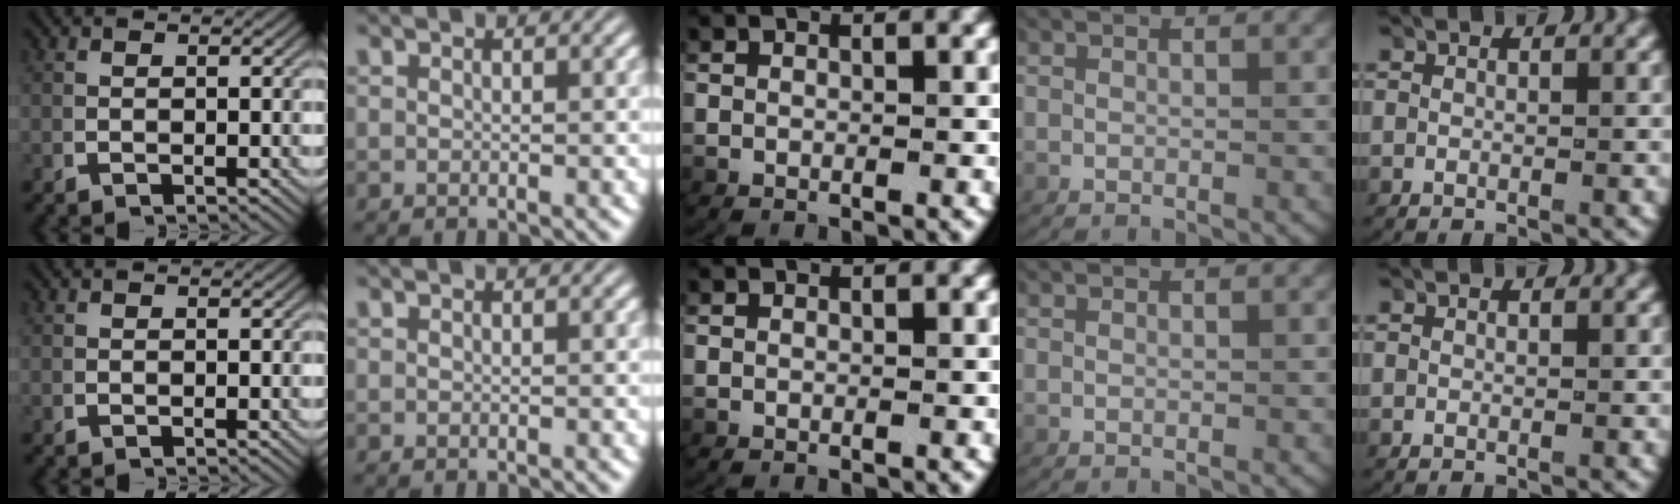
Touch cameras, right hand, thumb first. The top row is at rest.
{}